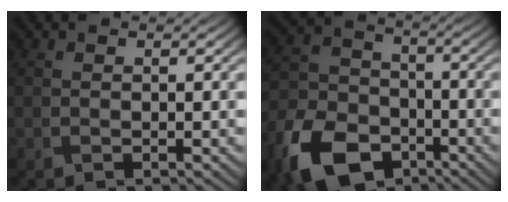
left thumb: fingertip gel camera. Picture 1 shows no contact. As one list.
[{"total": 13.6, "force": [-7.9, 8.4, 7.2], "torque": [-0.187, -0.036, -0.159]}]